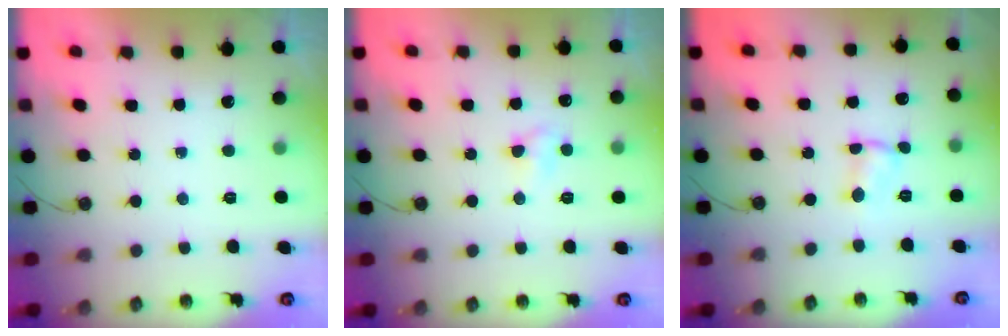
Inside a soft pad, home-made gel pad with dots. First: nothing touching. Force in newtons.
{"total": 4.1, "press": 4.1, "slide": 0.6}
{"total": 1.5, "press": 1.5, "slide": 0.2}